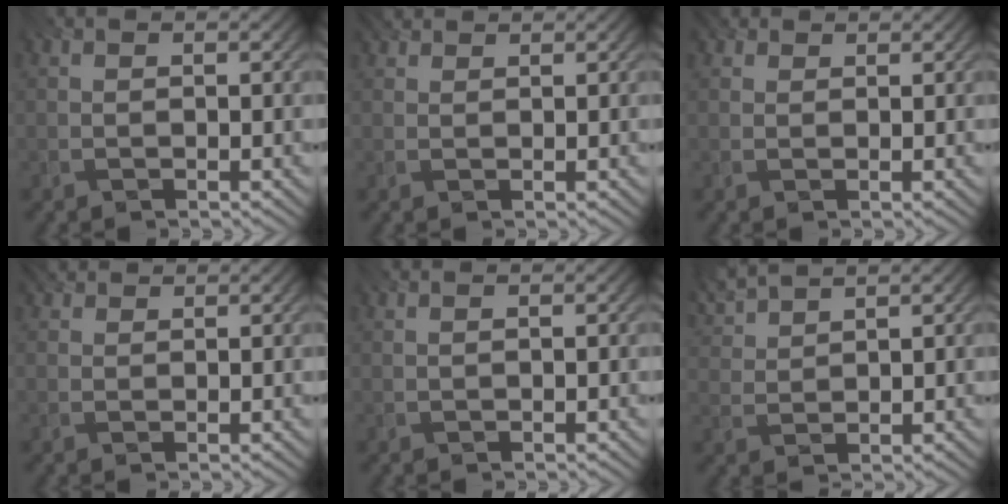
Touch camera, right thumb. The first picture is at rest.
{"total": 1.7, "force": [1.5, 0.6, 0.6], "torque": [-0.014, 0.004, 0.027]}
{"total": 1.9, "force": [1.3, 1.1, 0.7], "torque": [-0.016, 0.002, 0.022]}
{"total": 2.1, "force": [1.8, 0.8, 0.7], "torque": [-0.017, 0.003, 0.030]}
{"total": 0.8, "force": [0.6, -0.1, 0.6], "torque": [-0.003, -0.003, 0.003]}
{"total": 4.5, "force": [3.6, 1.2, 2.3], "torque": [-0.062, 0.012, 0.070]}